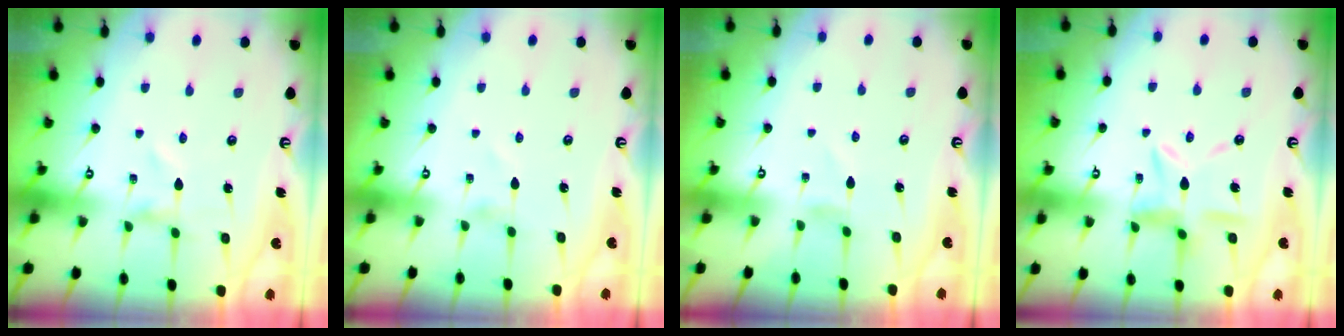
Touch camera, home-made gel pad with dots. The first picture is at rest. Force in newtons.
{"total": 0.6, "press": 0.6, "slide": 0.1}
{"total": 0.5, "press": 0.5, "slide": 0.1}
{"total": 10.1, "press": 10.1, "slide": 0.8}